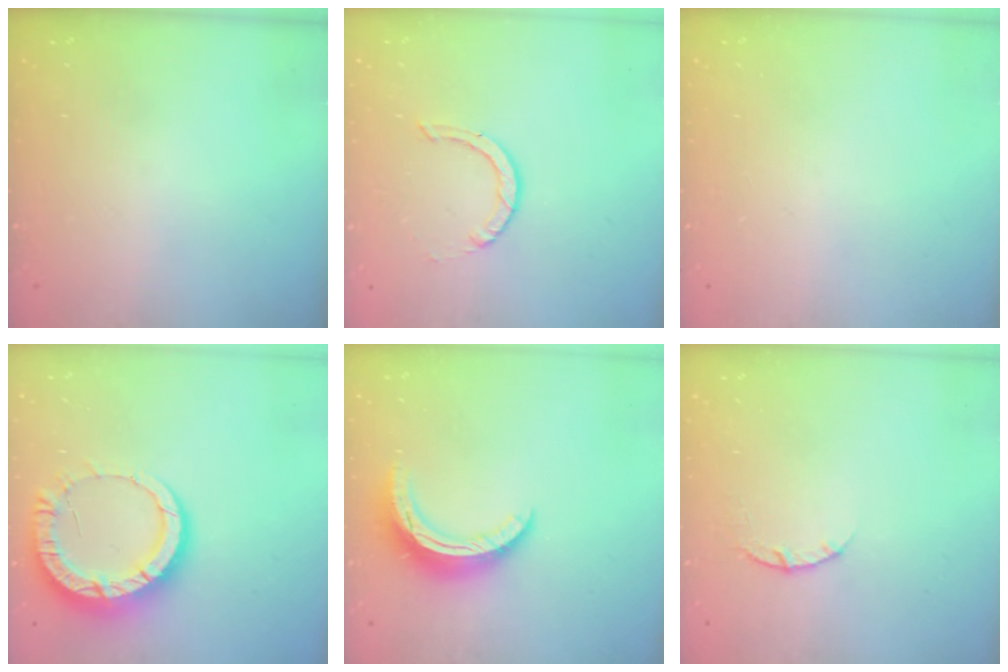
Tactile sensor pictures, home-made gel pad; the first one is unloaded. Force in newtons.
{"total": 0.8, "press": 0.8, "slide": 0.1}
{"total": 0.0}
{"total": 13.5, "press": 13.4, "slide": 1.5}
{"total": 10.8, "press": 10.8, "slide": 0.5}
{"total": 3.8, "press": 3.8, "slide": 0.5}